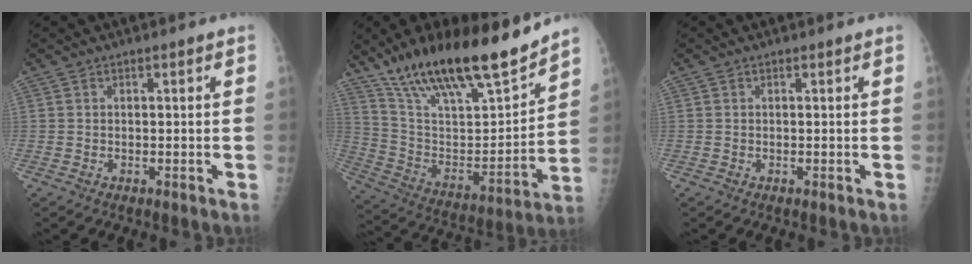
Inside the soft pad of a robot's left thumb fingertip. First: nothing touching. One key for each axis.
{"total": 24.6, "fx": 18.9, "fy": 6.1, "fz": 14.5, "tx": -0.218, "ty": -0.075, "tz": 0.330}
{"total": 0.0}